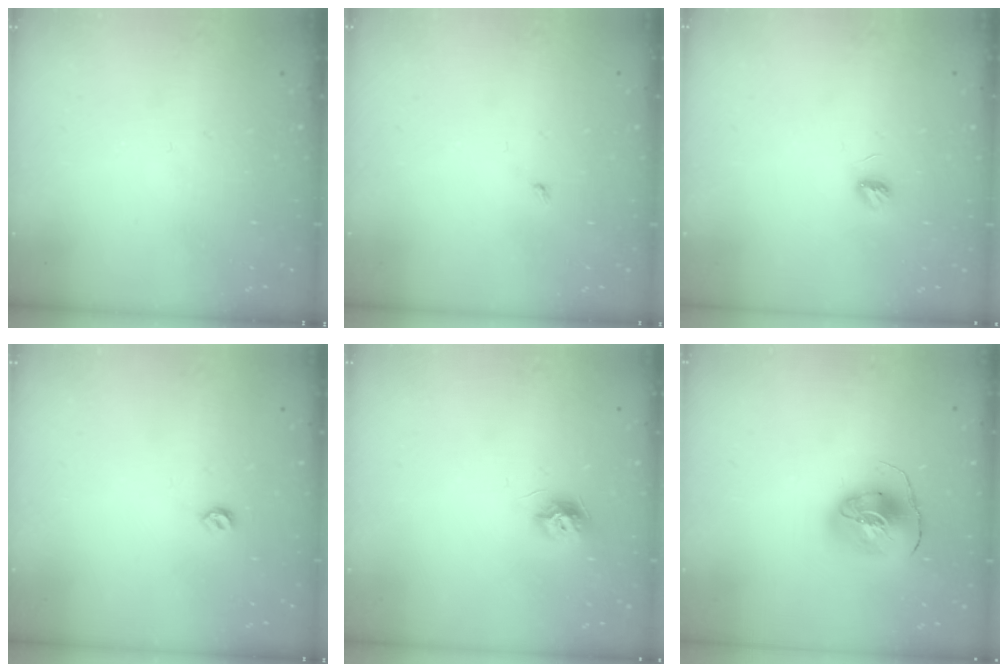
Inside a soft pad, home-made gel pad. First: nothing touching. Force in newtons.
{"total": 1.9, "press": 1.9, "slide": 0.3}
{"total": 3.4, "press": 3.4, "slide": 0.4}
{"total": 4.0, "press": 3.9, "slide": 0.8}
{"total": 7.9, "press": 7.9, "slide": 0.4}
{"total": 10.5, "press": 10.5, "slide": 1.3}